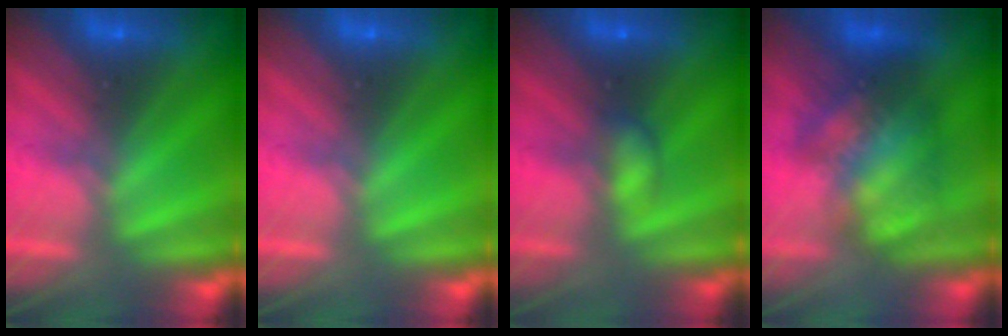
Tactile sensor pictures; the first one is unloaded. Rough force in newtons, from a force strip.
{"total": 0.0}
{"total": 2.2}
{"total": 3.7}